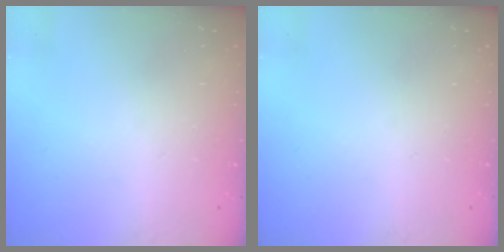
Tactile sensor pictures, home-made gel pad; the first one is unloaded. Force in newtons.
{"total": 0.0}